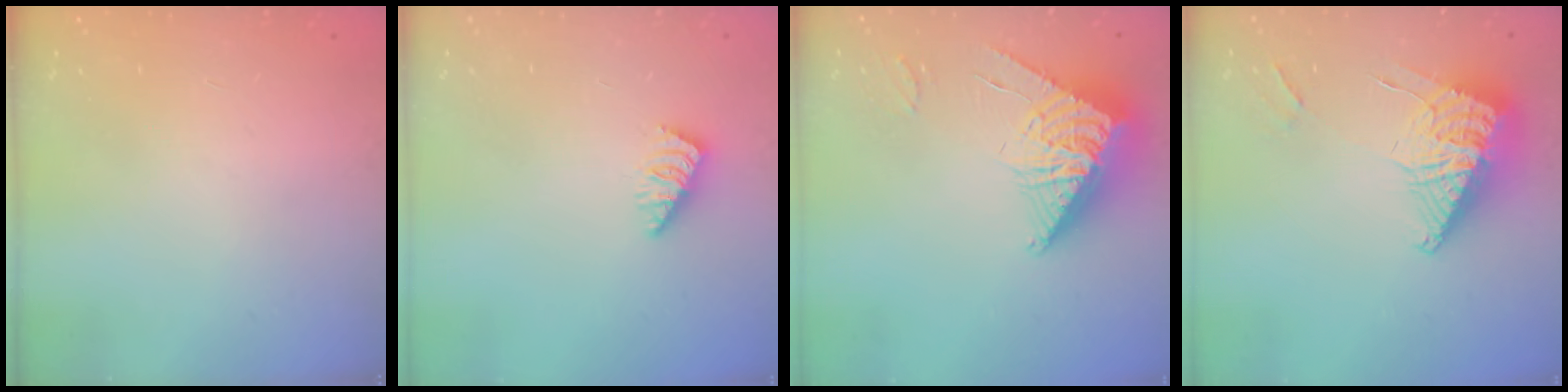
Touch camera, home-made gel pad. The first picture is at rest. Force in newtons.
{"total": 0.7, "press": 0.7, "slide": 0.2}
{"total": 14.4, "press": 14.3, "slide": 1.5}
{"total": 11.7, "press": 11.6, "slide": 1.5}